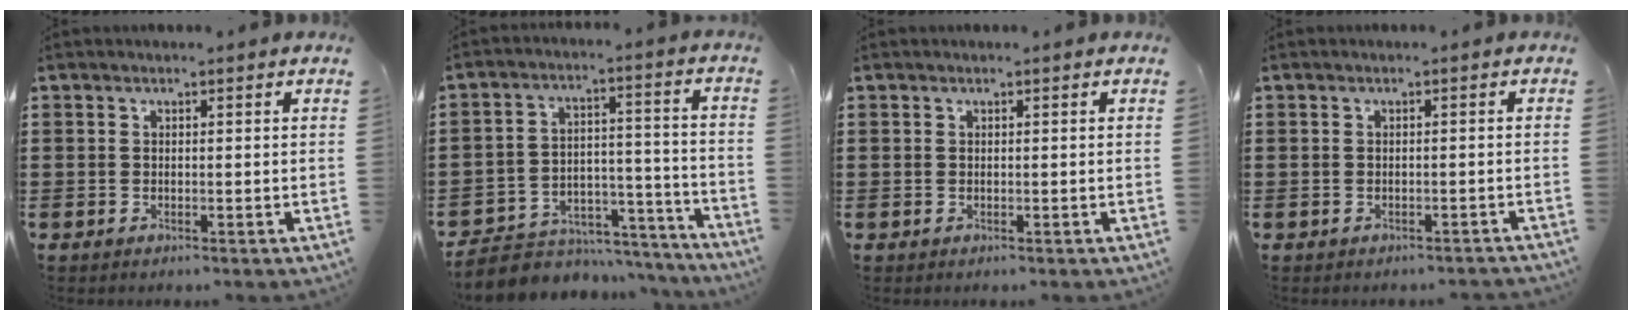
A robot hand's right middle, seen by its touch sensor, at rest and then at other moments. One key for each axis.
{"total": 6.0, "fx": -5.4, "fy": 2.3, "fz": 0.9, "tx": -0.020, "ty": 0.015, "tz": -0.106}
{"total": 0.0}
{"total": 0.9, "fx": -0.9, "fy": 0.1, "fz": 0.0, "tx": -0.005, "ty": -0.002, "tz": -0.018}